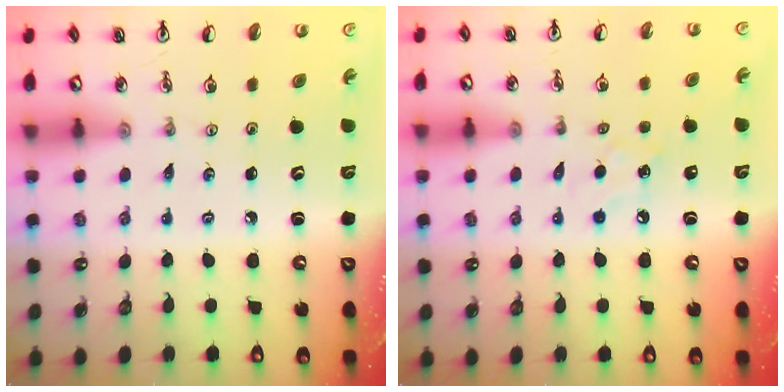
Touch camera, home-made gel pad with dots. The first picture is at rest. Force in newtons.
{"total": 5.3, "press": 5.2, "slide": 0.8}